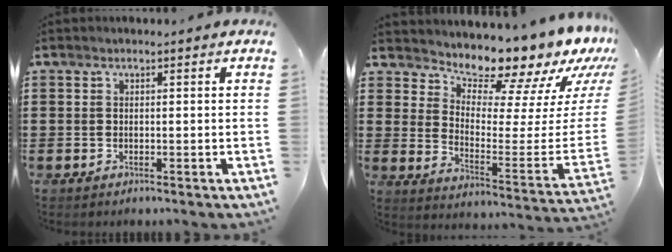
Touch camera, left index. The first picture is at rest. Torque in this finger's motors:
{"motor_torque": [2.14, 0.00, 0.30, 0.05]}